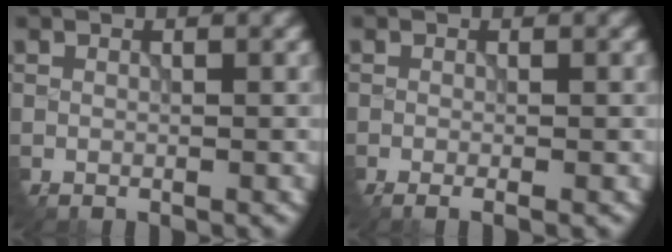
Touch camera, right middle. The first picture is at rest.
{"total": 1.6, "force": [-0.9, 0.4, 1.3], "torque": [-0.026, -0.004, -0.013]}